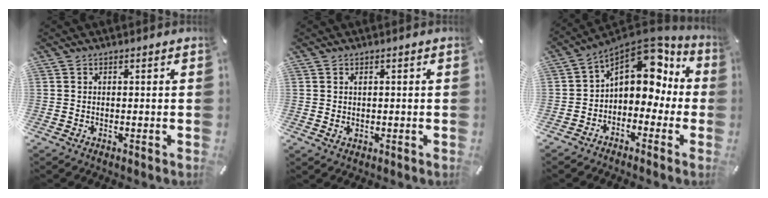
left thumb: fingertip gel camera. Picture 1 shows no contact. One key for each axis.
{"total": 1.3, "fx": 0.3, "fy": 1.1, "fz": 0.7, "tx": -0.008, "ty": 0.001, "tz": 0.003}
{"total": 12.3, "fx": 4.3, "fy": 8.6, "fz": 7.7, "tx": -0.118, "ty": -0.032, "tz": 0.077}